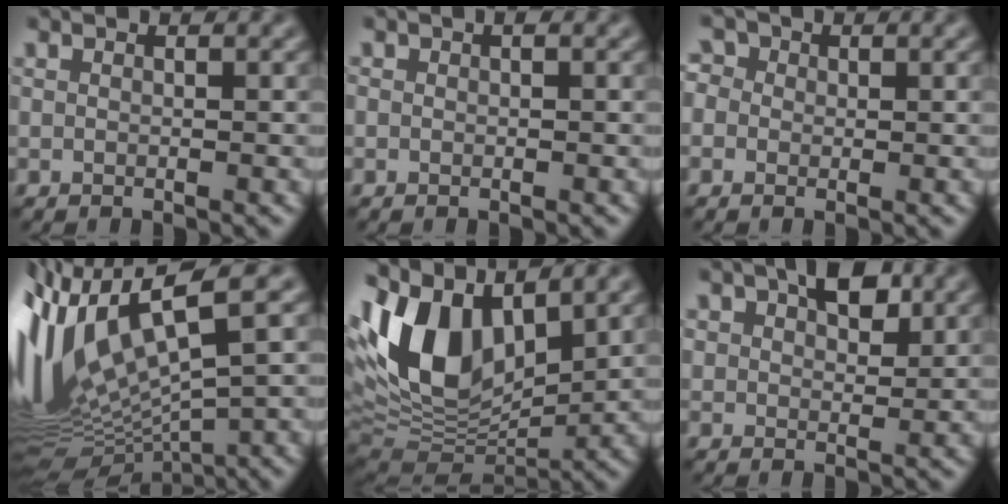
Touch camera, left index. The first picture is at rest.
{"total": 0.5, "force": [-0.1, 0.4, 0.4], "torque": [-0.008, 0.003, 0.001]}
{"total": 2.9, "force": [1.0, 2.4, 1.2], "torque": [-0.017, 0.022, -0.007]}
{"total": 11.1, "force": [1.4, 3.8, 10.3], "torque": [-0.225, 0.011, 0.042]}
{"total": 12.5, "force": [4.0, 7.0, 9.6], "torque": [-0.199, 0.009, 0.069]}
{"total": 4.1, "force": [1.9, 2.6, 2.5], "torque": [-0.041, 0.004, 0.029]}